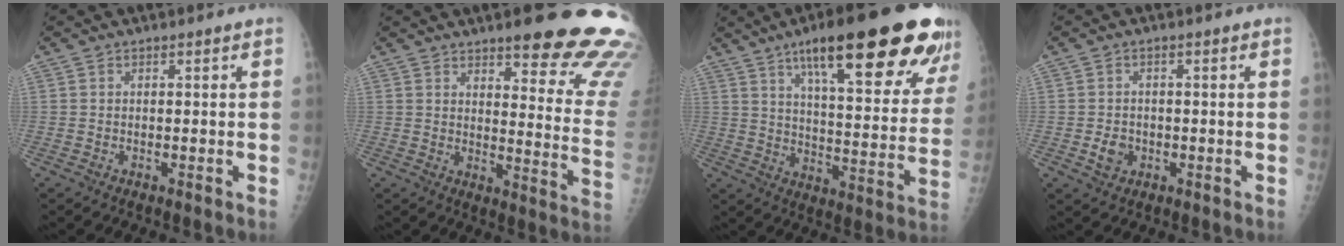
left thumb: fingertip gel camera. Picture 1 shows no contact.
{"total": 22.1, "force": [15.9, 5.2, 14.4], "torque": [-0.140, -0.094, 0.188]}
{"total": 27.6, "force": [16.4, 6.5, 21.2], "torque": [-0.274, -0.039, 0.239]}
{"total": 3.2, "force": [-0.9, 2.6, 1.6], "torque": [-0.020, 0.002, -0.011]}